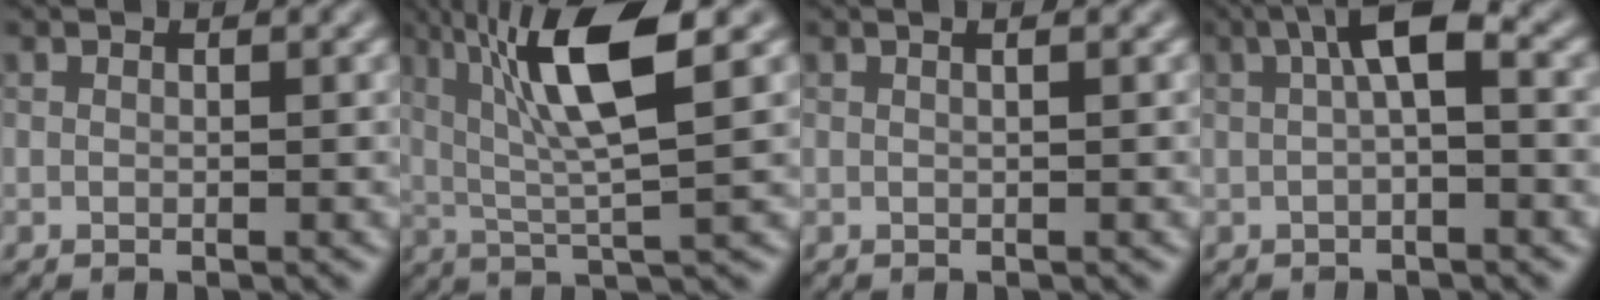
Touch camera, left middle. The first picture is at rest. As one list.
[{"total": 7.1, "force": [2.2, 1.1, 6.6], "torque": [-0.137, 0.008, 0.056]}, {"total": 1.5, "force": [0.6, 0.7, 1.1], "torque": [-0.004, 0.016, -0.008]}, {"total": 3.6, "force": [0.4, 0.5, 3.5], "torque": [-0.069, 0.020, 0.015]}]